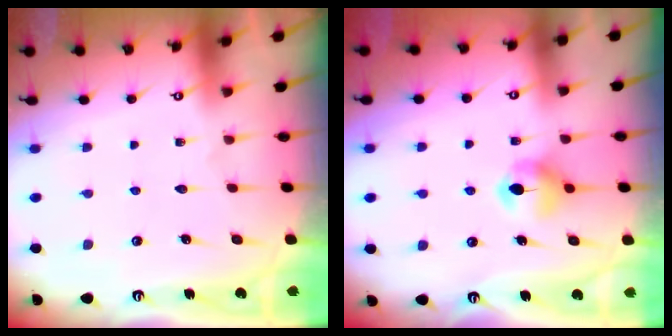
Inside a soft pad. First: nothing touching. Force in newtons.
{"total": 6.0, "press": 5.9, "slide": 0.6}